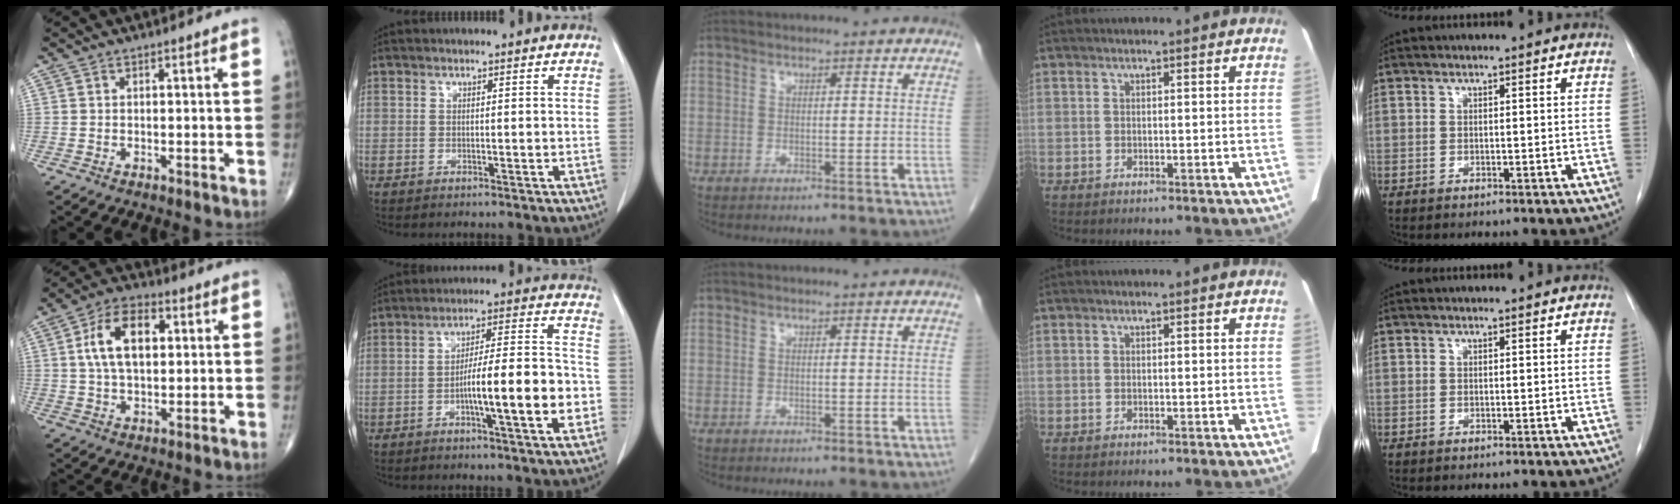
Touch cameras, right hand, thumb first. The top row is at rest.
{"thumb": {"total": 11.8, "force": [2.4, 6.9, 9.3], "torque": [-0.152, 0.012, 0.036]}, "index": {"total": 13.0, "force": [-3.7, 1.1, 12.5], "torque": [-0.199, 0.011, -0.057]}}